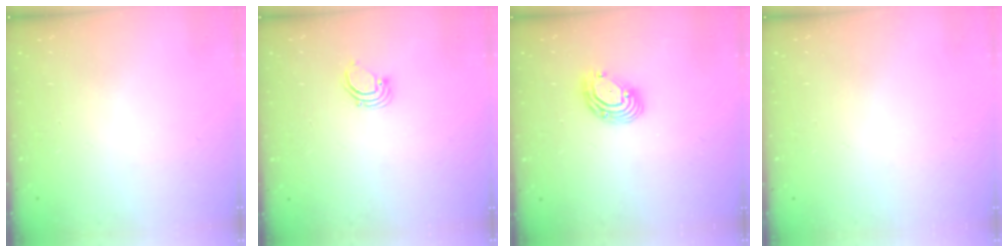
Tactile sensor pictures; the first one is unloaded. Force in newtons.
{"total": 2.2, "press": 2.2, "slide": 0.2}
{"total": 7.3, "press": 7.2, "slide": 1.3}
{"total": 0.0}